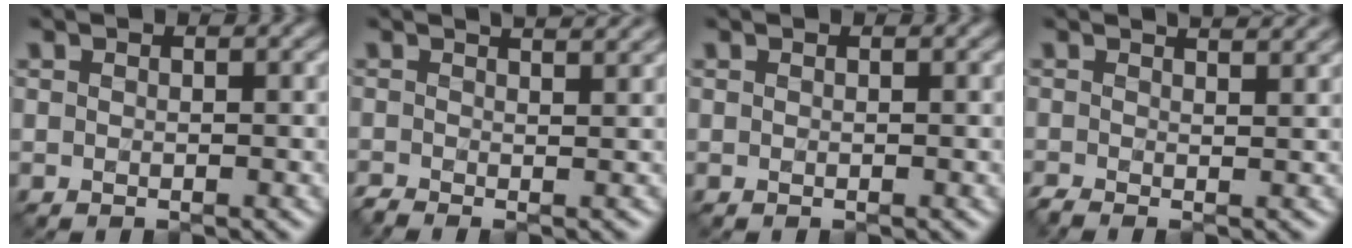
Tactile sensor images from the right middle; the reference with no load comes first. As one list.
[{"total": 3.2, "force": [0.5, 1.3, 2.9], "torque": [-0.025, 0.011, -0.010]}, {"total": 0.0}, {"total": 3.1, "force": [0.8, 1.2, 2.7], "torque": [-0.026, 0.013, -0.006]}]